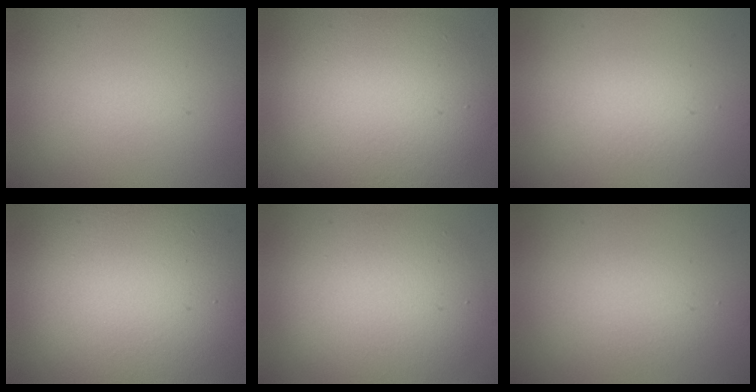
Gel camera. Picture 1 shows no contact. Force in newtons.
{"total": 8.9, "press": 8.9, "slide": 0.3}
{"total": 1.7, "press": 1.7, "slide": 0.1}
{"total": 15.1, "press": 15.1, "slide": 1.0}
{"total": 6.8, "press": 6.8, "slide": 0.5}
{"total": 1.6, "press": 1.6, "slide": 0.1}